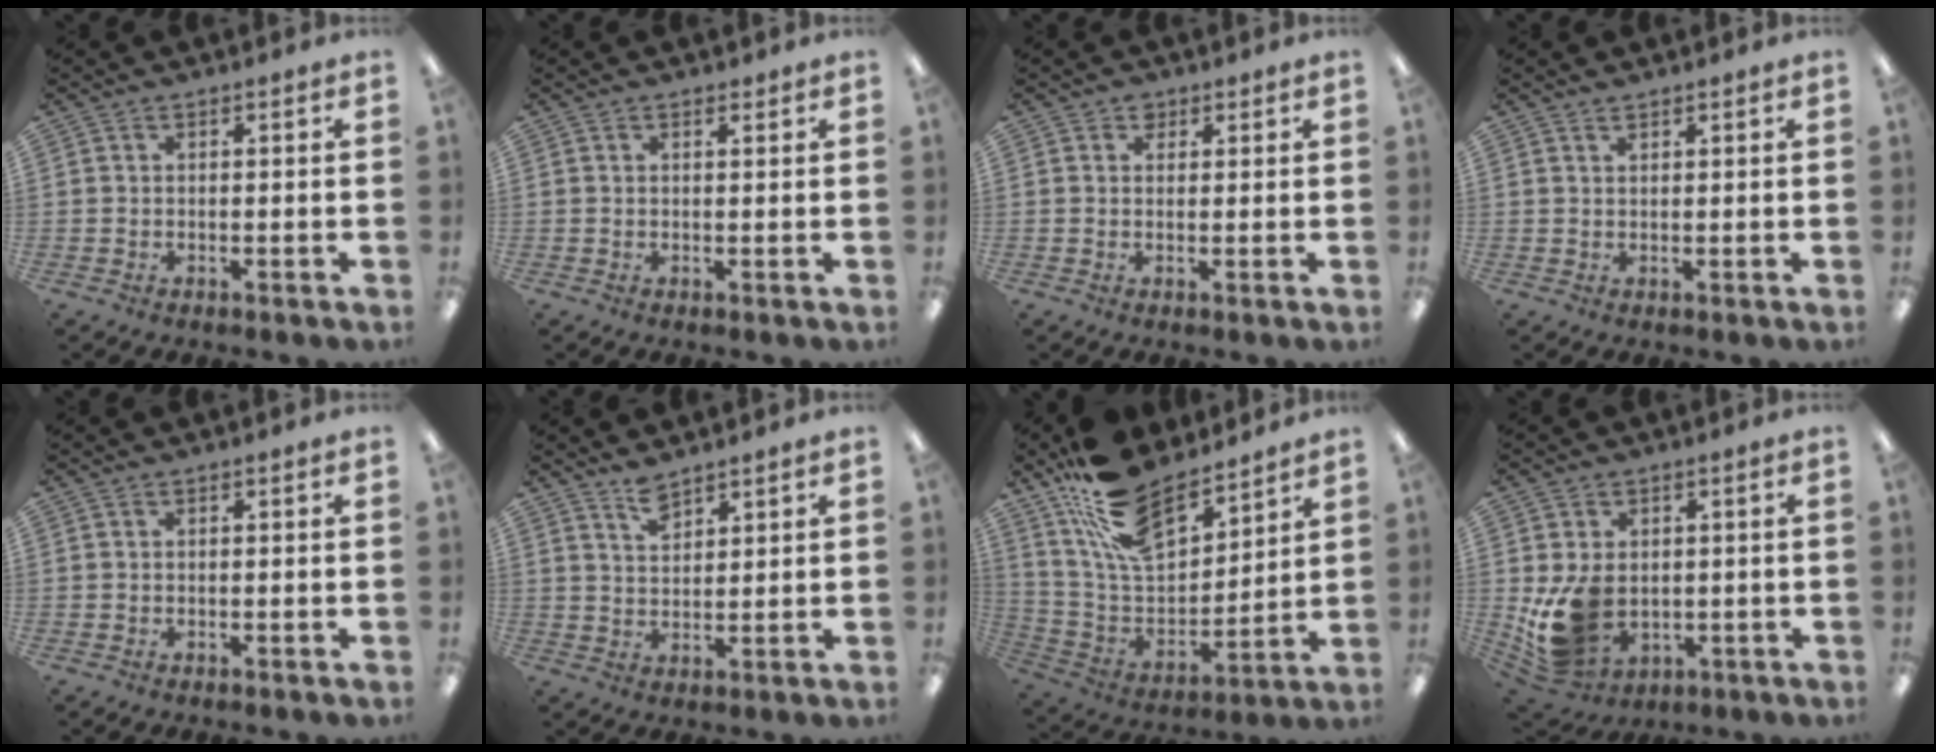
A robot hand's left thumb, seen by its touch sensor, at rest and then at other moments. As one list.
[{"total": 1.0, "force": [0.8, 0.6, 0.3], "torque": [0.001, -0.004, 0.014]}, {"total": 2.1, "force": [1.4, 1.4, 0.5], "torque": [-0.004, 0.000, 0.023]}, {"total": 1.1, "force": [1.0, 0.4, 0.3], "torque": [-0.007, -0.002, 0.020]}, {"total": 0.0}, {"total": 4.8, "force": [4.0, 1.9, 1.8], "torque": [-0.035, -0.018, 0.074]}, {"total": 19.1, "force": [14.5, 8.6, 9.1], "torque": [-0.192, -0.080, 0.267]}, {"total": 11.8, "force": [-0.5, 9.2, 7.4], "torque": [-0.150, -0.001, -0.003]}]